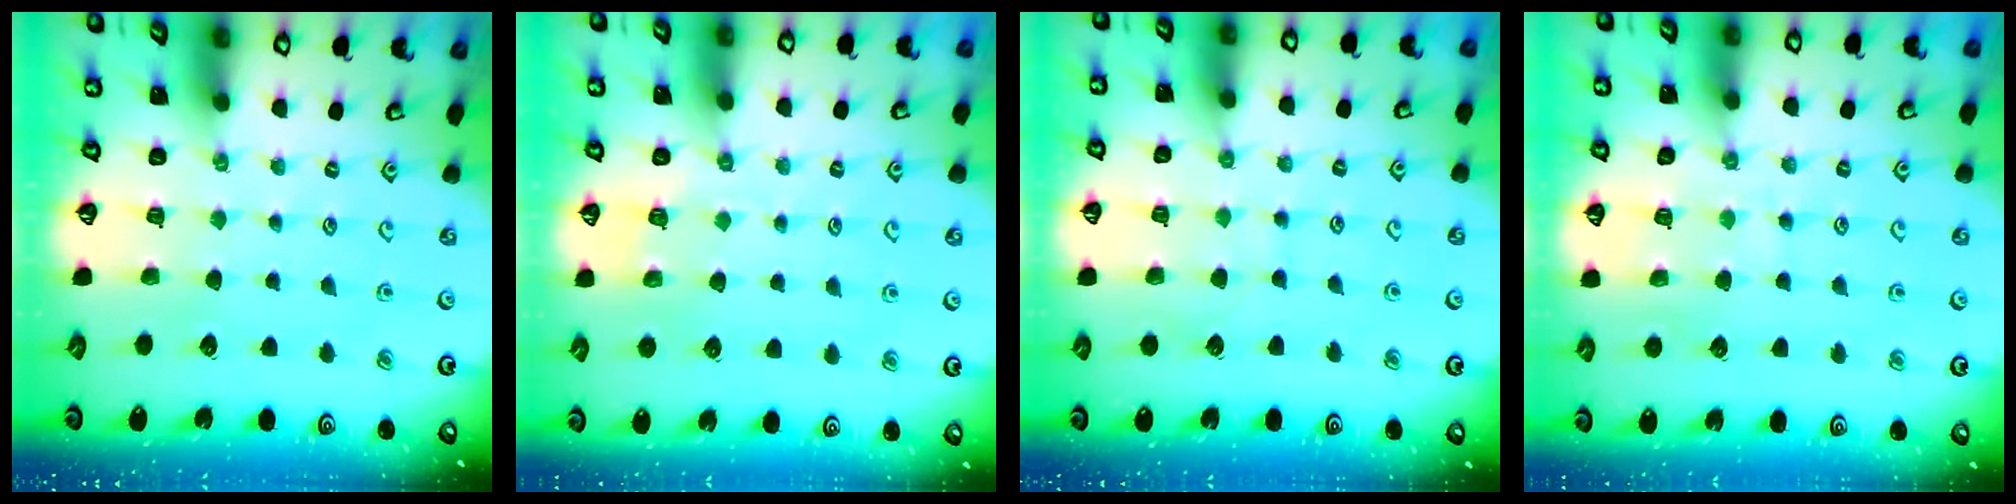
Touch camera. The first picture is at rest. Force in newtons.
{"total": 3.0, "press": 2.6, "slide": 1.5}
{"total": 5.4, "press": 5.4, "slide": 0.5}
{"total": 6.5, "press": 6.5, "slide": 0.7}